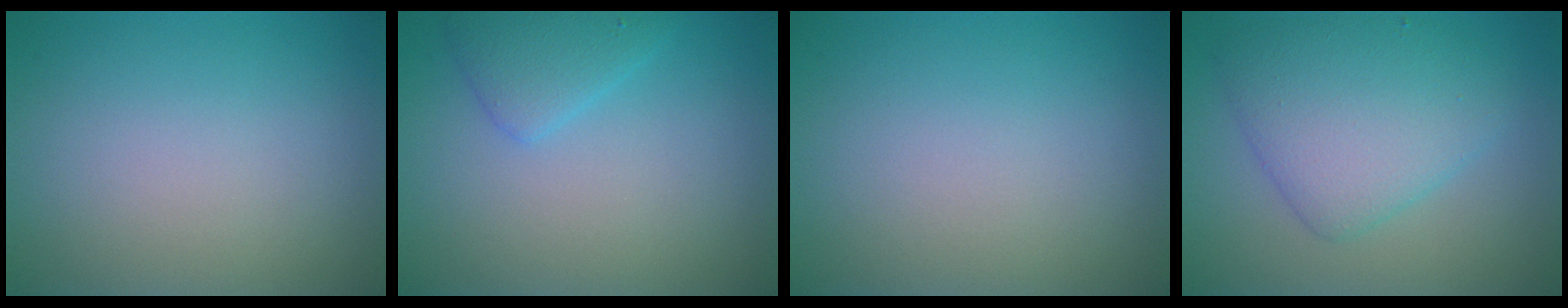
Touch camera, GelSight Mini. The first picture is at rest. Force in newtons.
{"total": 2.4, "press": 2.4, "slide": 0.1}
{"total": 0.0}
{"total": 5.7, "press": 5.7, "slide": 0.2}